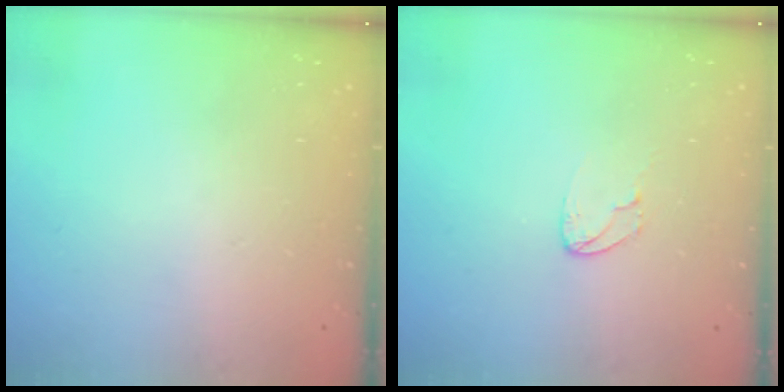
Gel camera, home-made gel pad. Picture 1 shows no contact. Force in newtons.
{"total": 4.4, "press": 4.4, "slide": 0.3}